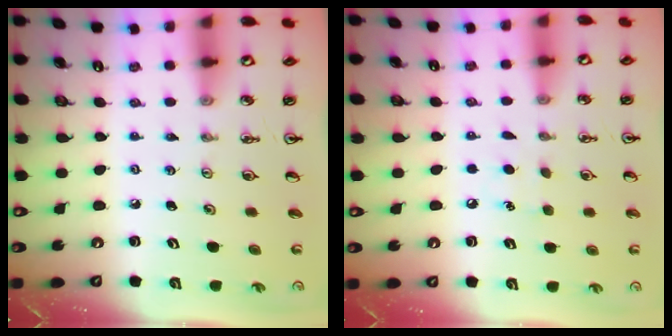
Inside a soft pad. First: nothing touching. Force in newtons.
{"total": 6.3, "press": 6.3, "slide": 0.8}